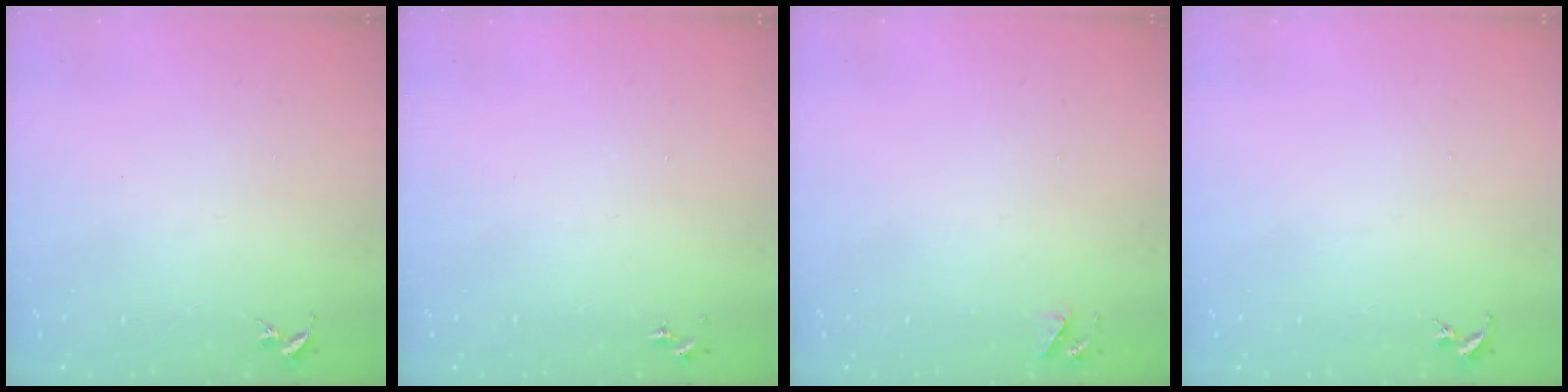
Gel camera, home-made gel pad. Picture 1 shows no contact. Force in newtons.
{"total": 0.0}
{"total": 4.1, "press": 4.0, "slide": 0.7}
{"total": 0.0}